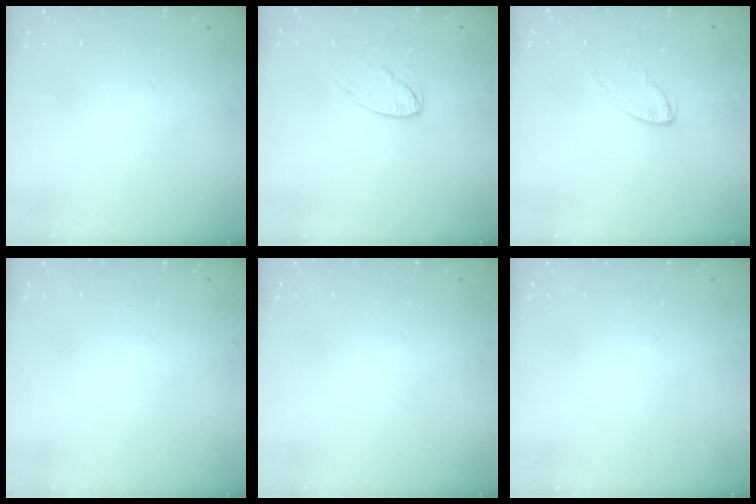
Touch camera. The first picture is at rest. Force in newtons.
{"total": 7.3, "press": 7.3, "slide": 0.2}
{"total": 4.9, "press": 4.9, "slide": 0.2}
{"total": 0.0}
{"total": 0.0}
{"total": 0.0}